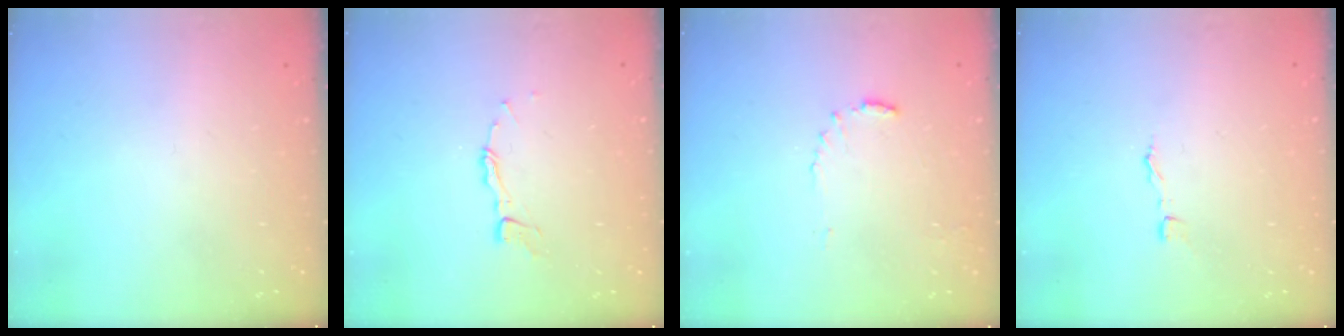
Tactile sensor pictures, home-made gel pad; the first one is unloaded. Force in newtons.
{"total": 3.8, "press": 3.8, "slide": 0.4}
{"total": 6.7, "press": 6.7, "slide": 0.5}
{"total": 1.9, "press": 1.9, "slide": 0.1}